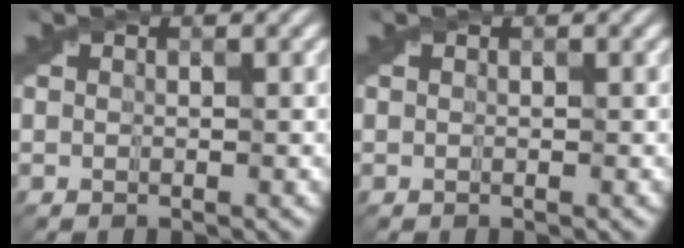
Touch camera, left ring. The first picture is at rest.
{"total": 0.0}